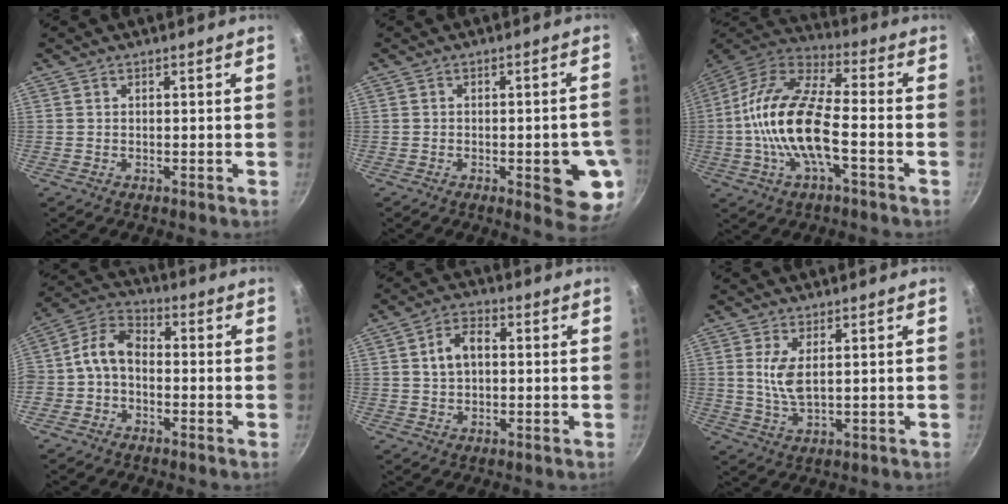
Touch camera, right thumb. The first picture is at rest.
{"total": 9.6, "force": [-2.3, 3.2, 8.8], "torque": [-0.085, 0.005, -0.024]}
{"total": 18.5, "force": [-3.4, 7.6, 16.5], "torque": [-0.317, 0.040, -0.080]}
{"total": 7.9, "force": [-1.5, 5.7, 5.2], "torque": [-0.090, 0.037, -0.044]}
{"total": 6.4, "force": [0.9, 4.2, 4.7], "torque": [-0.070, 0.015, 0.012]}
{"total": 5.5, "force": [1.4, 2.3, 4.9], "torque": [-0.095, -0.012, 0.032]}